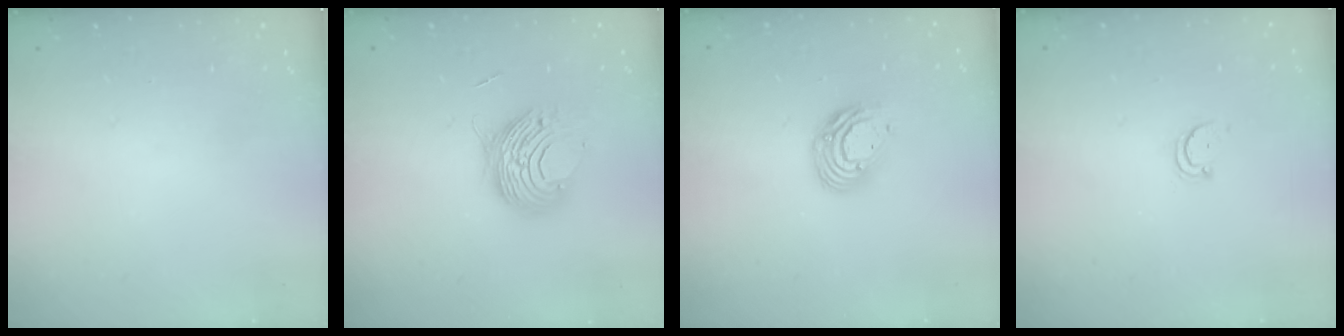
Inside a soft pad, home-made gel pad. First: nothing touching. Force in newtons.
{"total": 11.0, "press": 10.9, "slide": 1.1}
{"total": 10.3, "press": 10.3, "slide": 1.1}
{"total": 2.5, "press": 2.4, "slide": 0.5}